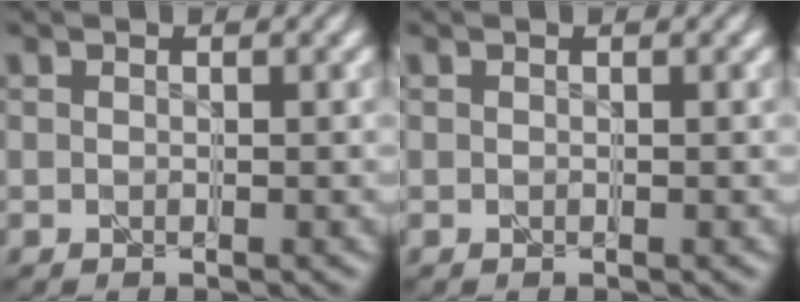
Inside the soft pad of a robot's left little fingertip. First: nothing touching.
{"total": 0.0}